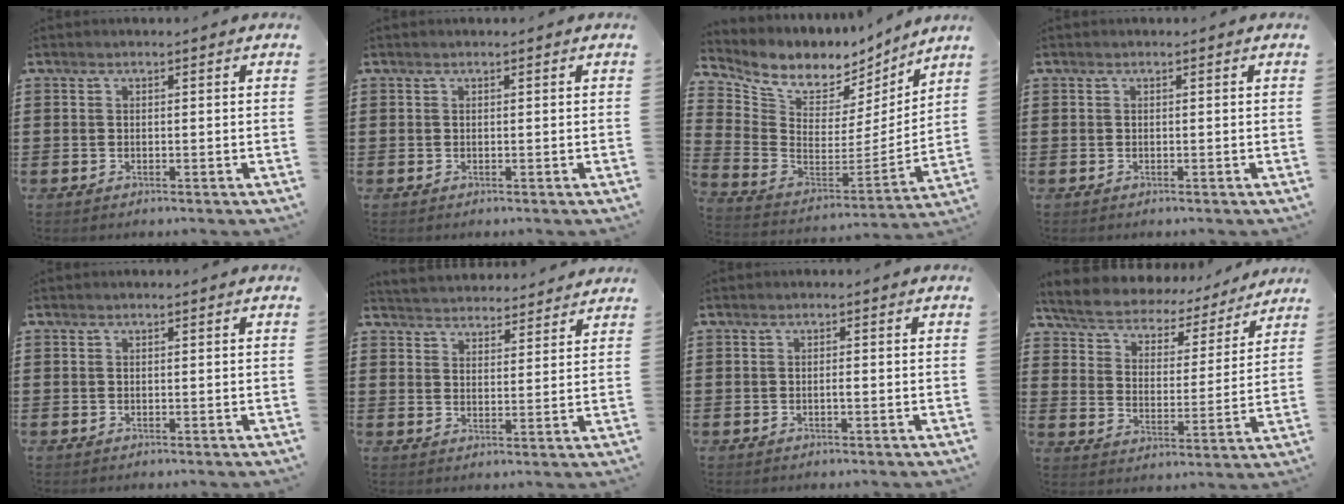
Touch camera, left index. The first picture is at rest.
{"total": 0.0}
{"total": 6.9, "force": [5.5, 3.7, 1.9], "torque": [-0.072, -0.046, 0.095]}
{"total": 0.0}
{"total": 0.0}
{"total": 3.7, "force": [3.6, 0.2, -0.6], "torque": [-0.004, -0.021, 0.064]}
{"total": 0.7, "force": [-0.2, 0.1, 0.6], "torque": [-0.012, -0.003, -0.004]}
{"total": 5.0, "force": [4.9, 1.0, 0.3], "torque": [-0.035, -0.038, 0.079]}